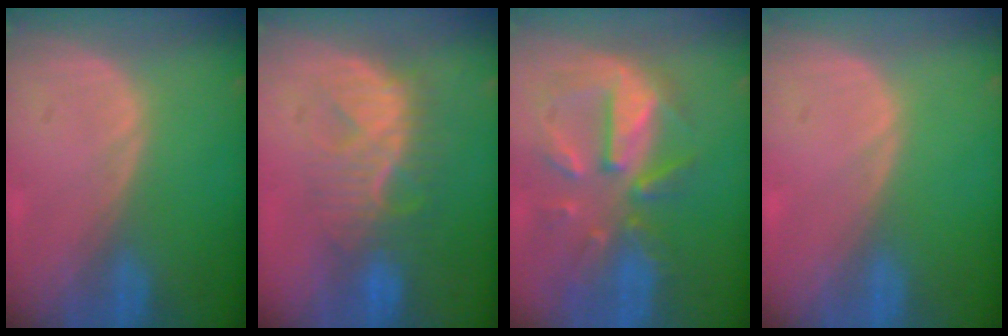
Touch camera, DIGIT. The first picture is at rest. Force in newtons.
{"total": 8.0, "press": 7.9, "slide": 1.1}
{"total": 10.3, "press": 9.2, "slide": 4.5}
{"total": 0.0}